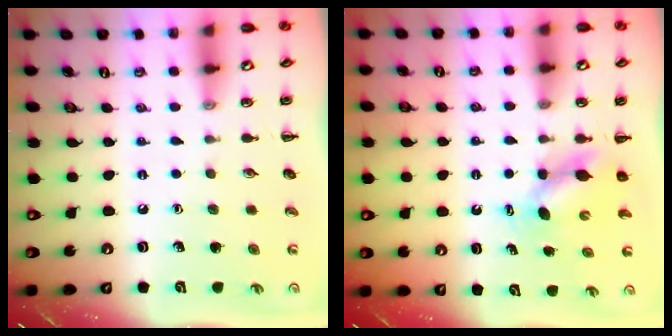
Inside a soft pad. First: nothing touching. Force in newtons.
{"total": 5.2, "press": 5.2, "slide": 0.4}